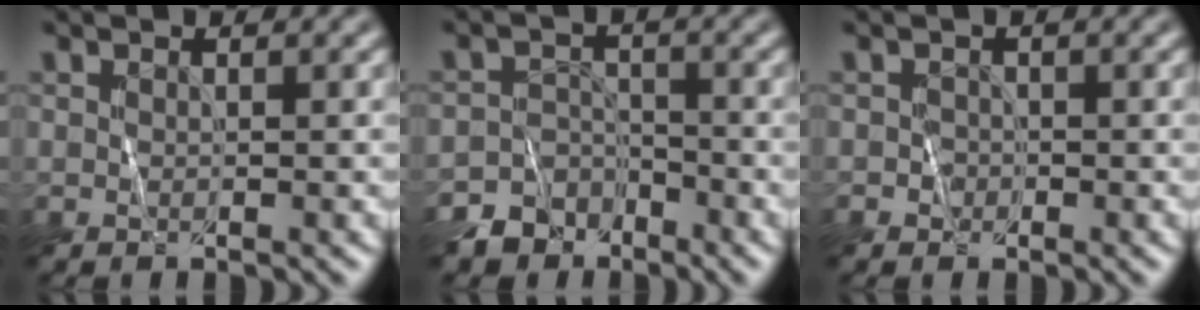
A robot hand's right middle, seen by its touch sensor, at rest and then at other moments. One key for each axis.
{"total": 6.0, "fx": -4.6, "fy": 3.9, "fz": 0.3, "tx": 0.018, "ty": -0.008, "tz": -0.080}
{"total": 0.8, "fx": -0.4, "fy": 0.7, "fz": -0.1, "tx": 0.008, "ty": 0.000, "tz": -0.008}